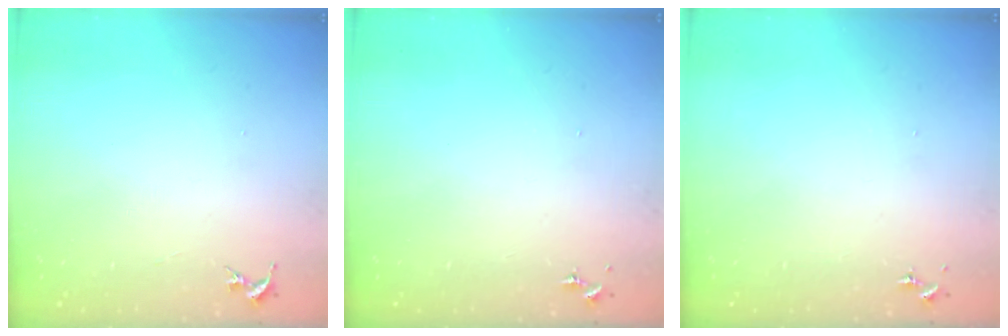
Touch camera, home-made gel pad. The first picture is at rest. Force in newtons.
{"total": 0.0}
{"total": 0.0}